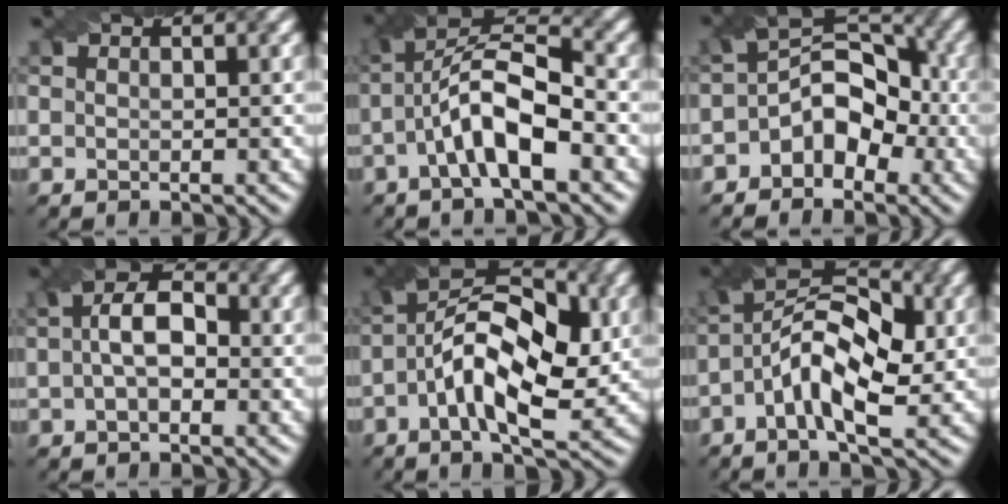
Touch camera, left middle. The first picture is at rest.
{"total": 7.5, "force": [-2.0, 2.4, 6.8], "torque": [-0.129, 0.019, -0.042]}
{"total": 5.4, "force": [-1.9, 3.8, 3.3], "torque": [-0.034, 0.010, -0.042]}
{"total": 4.3, "force": [0.2, 2.4, 3.6], "torque": [-0.060, 0.011, -0.006]}
{"total": 10.2, "force": [-0.5, 4.9, 9.0], "torque": [-0.157, 0.015, -0.015]}
{"total": 7.3, "force": [-1.0, 3.3, 6.4], "torque": [-0.118, 0.021, -0.025]}